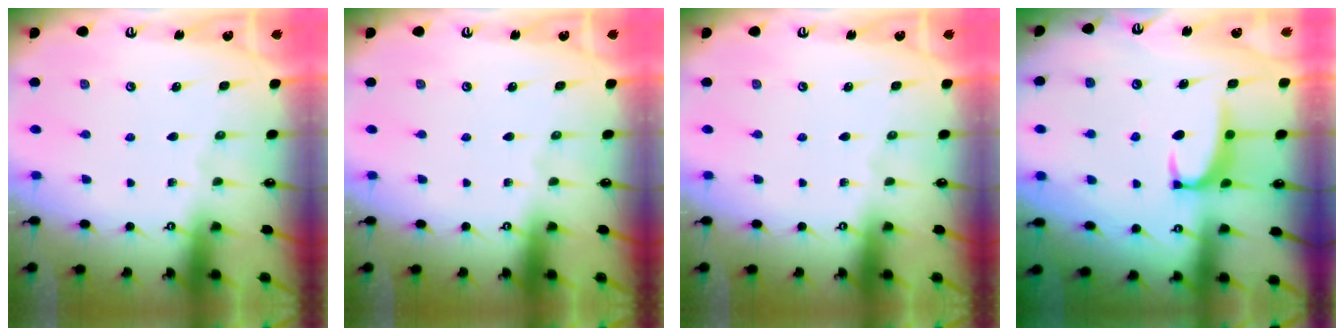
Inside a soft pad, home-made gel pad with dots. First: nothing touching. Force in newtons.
{"total": 0.0}
{"total": 0.0}
{"total": 2.3, "press": 2.2, "slide": 0.6}